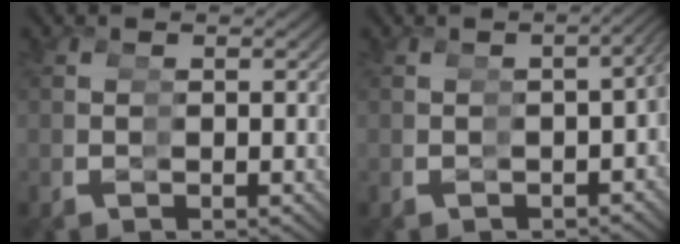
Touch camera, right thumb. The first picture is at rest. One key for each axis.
{"total": 3.8, "fx": -0.2, "fy": 1.8, "fz": 3.3, "tx": -0.039, "ty": 0.012, "tz": -0.004}